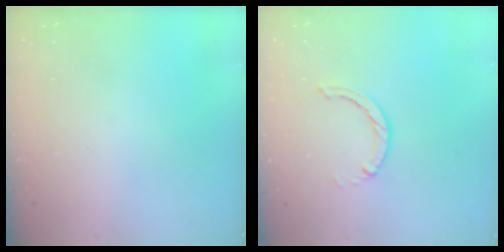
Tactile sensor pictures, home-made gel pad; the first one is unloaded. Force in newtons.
{"total": 0.0}